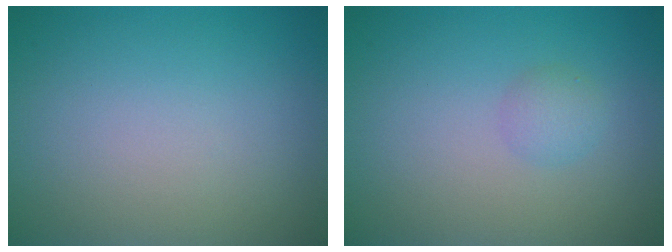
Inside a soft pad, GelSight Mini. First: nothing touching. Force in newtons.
{"total": 1.3, "press": 1.3, "slide": 0.1}